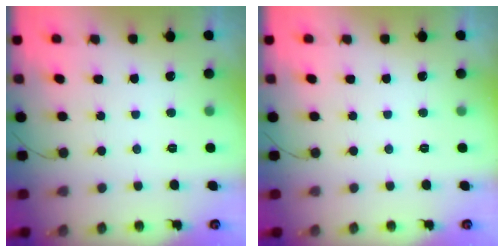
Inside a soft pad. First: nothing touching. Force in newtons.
{"total": 0.0}